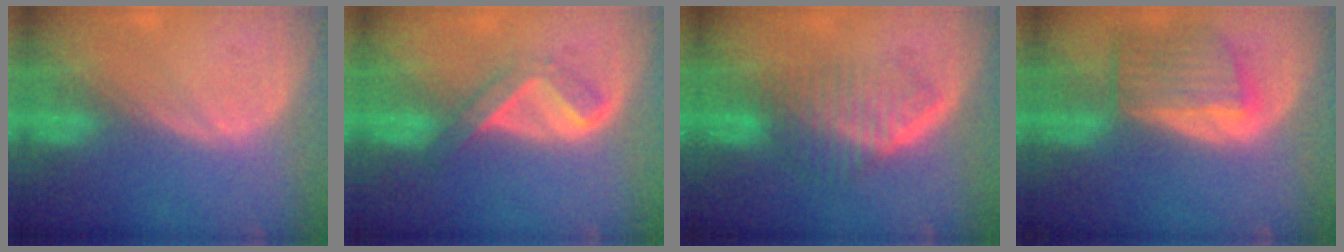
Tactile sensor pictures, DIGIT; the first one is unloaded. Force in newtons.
{"total": 5.3, "press": 4.4, "slide": 3.0}
{"total": 6.6, "press": 5.9, "slide": 3.1}
{"total": 6.6, "press": 6.3, "slide": 1.9}